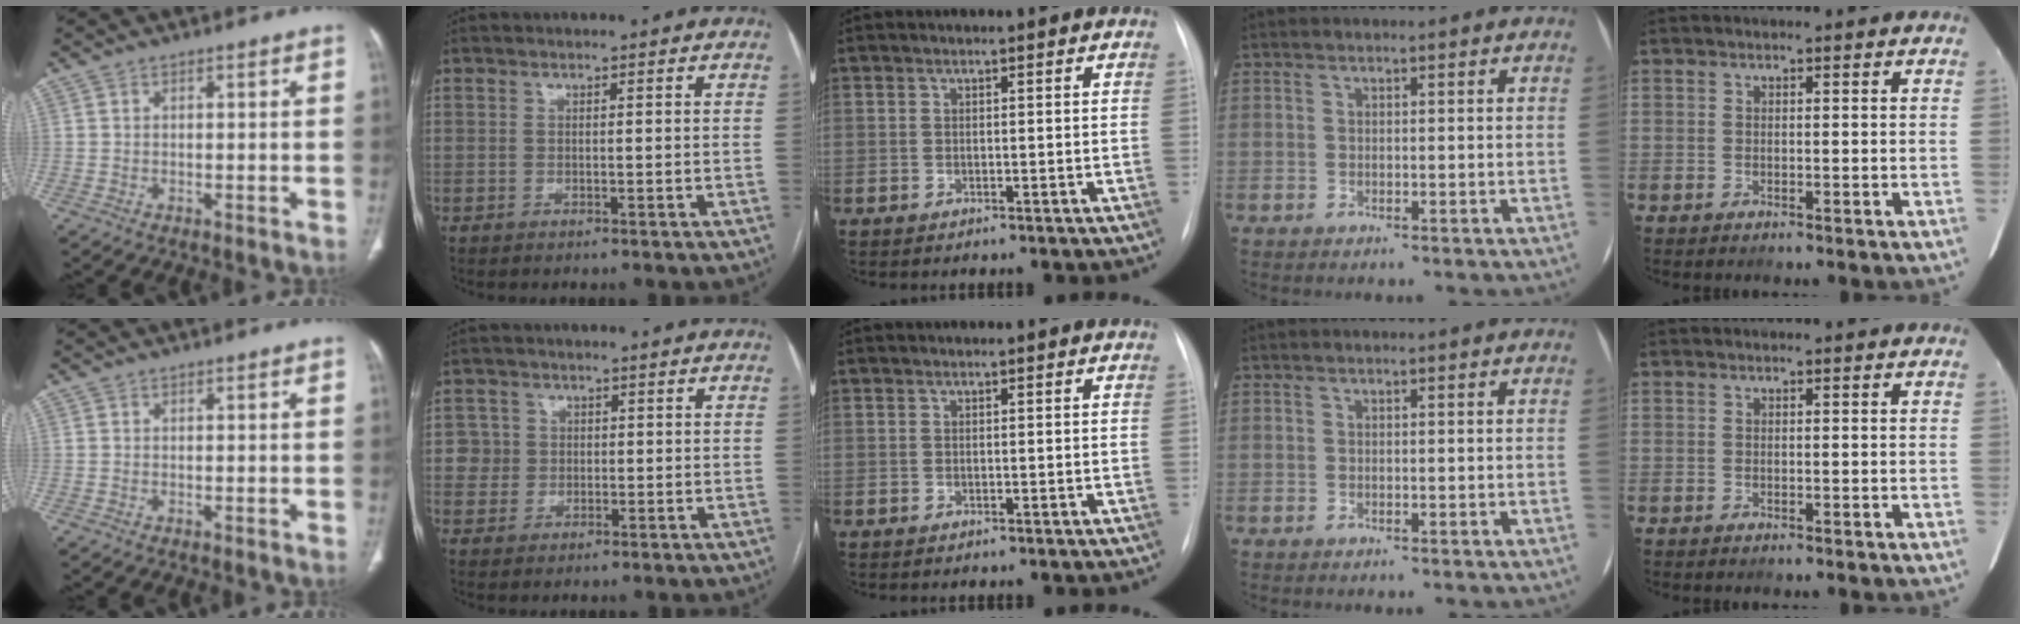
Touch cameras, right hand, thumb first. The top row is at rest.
{"index": {"total": 3.3, "force": [0.3, 3.3, -0.1], "torque": [0.017, 0.009, 0.006]}}